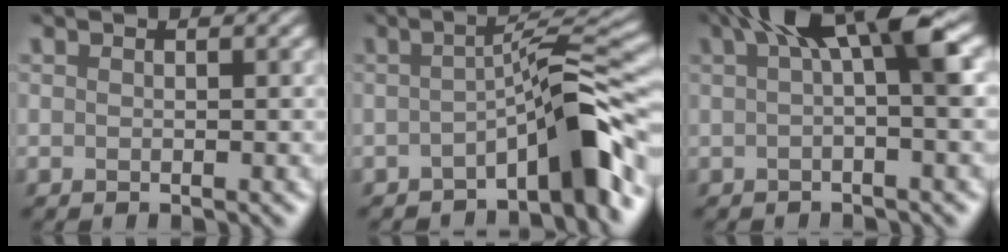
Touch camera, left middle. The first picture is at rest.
{"total": 6.0, "force": [-3.1, 0.6, 5.2], "torque": [-0.075, 0.021, -0.052]}
{"total": 5.5, "force": [2.1, 0.6, 5.1], "torque": [-0.073, 0.021, 0.030]}